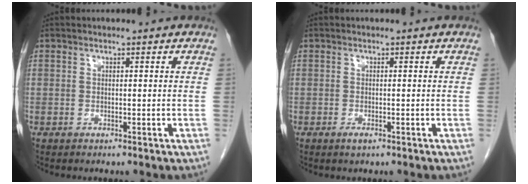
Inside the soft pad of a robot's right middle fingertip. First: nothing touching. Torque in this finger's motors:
{"motor_torque": [0.30, 0.19, 0.04, 0.00]}